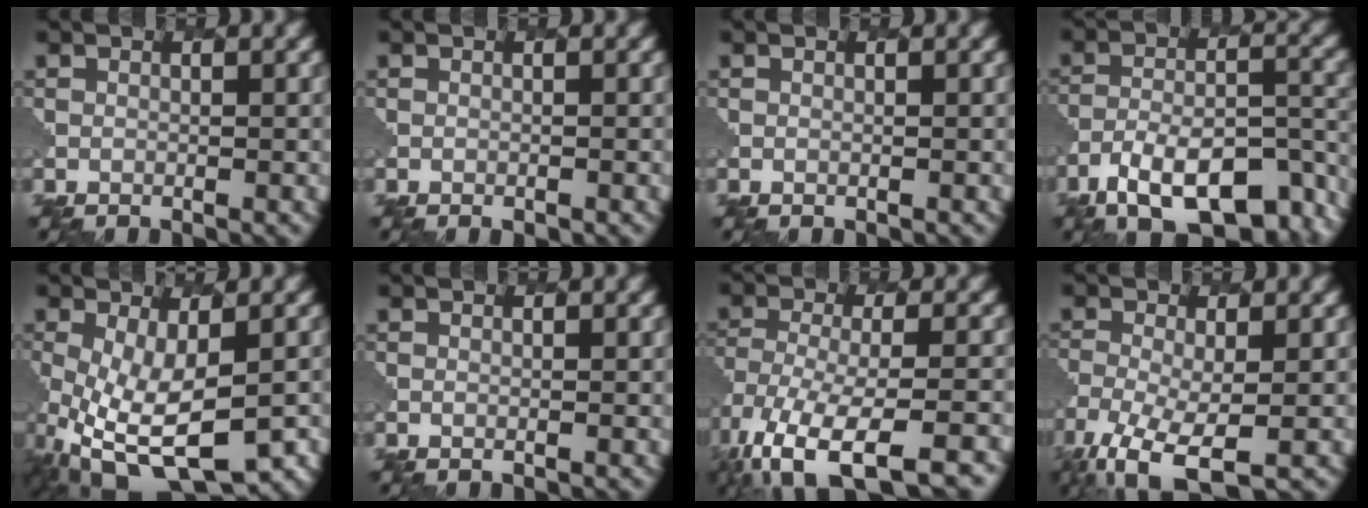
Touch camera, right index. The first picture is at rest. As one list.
[{"total": 0.6, "force": [-0.4, 0.3, 0.3], "torque": [-0.001, -0.001, -0.002]}, {"total": 0.0}, {"total": 12.0, "force": [-8.1, 4.7, 7.4], "torque": [-0.131, -0.007, -0.130]}, {"total": 11.2, "force": [-4.2, 5.3, 8.9], "torque": [-0.182, -0.044, -0.058]}, {"total": 0.0}, {"total": 12.7, "force": [-9.2, 4.5, 7.4], "torque": [-0.155, -0.033, -0.125]}, {"total": 6.8, "force": [-3.8, 2.7, 5.0], "torque": [-0.115, -0.023, -0.070]}]